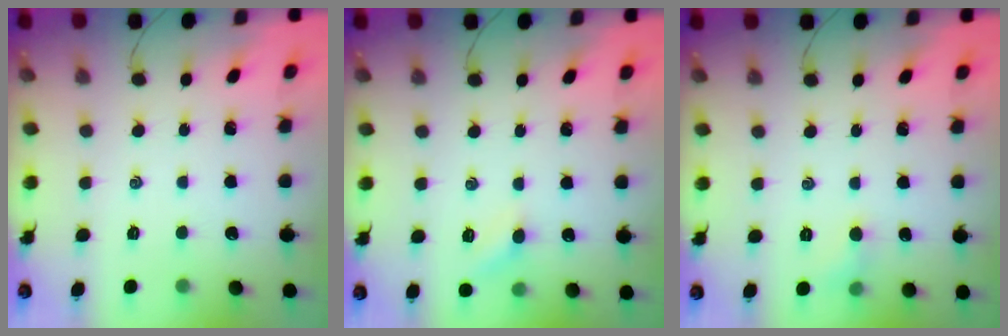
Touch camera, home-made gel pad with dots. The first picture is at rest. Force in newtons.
{"total": 5.5, "press": 5.2, "slide": 1.7}
{"total": 3.9, "press": 3.6, "slide": 1.4}